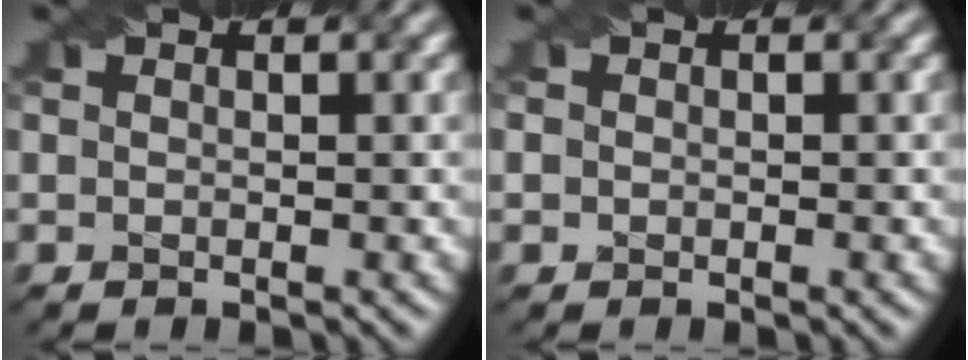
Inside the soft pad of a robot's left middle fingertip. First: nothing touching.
{"total": 0.9, "force": [0.1, 0.8, 0.4], "torque": [-0.004, 0.001, -0.001]}